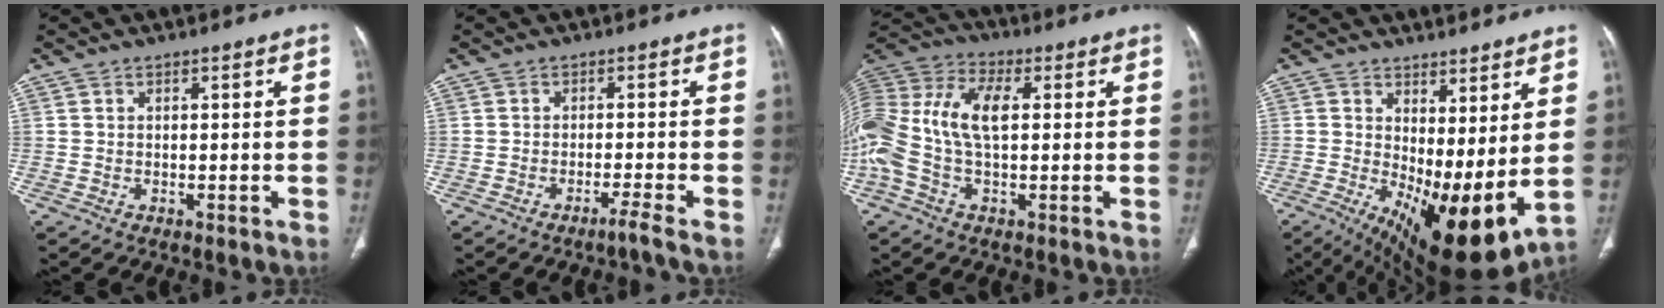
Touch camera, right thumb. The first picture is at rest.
{"total": 2.1, "force": [-1.6, -0.8, 1.1], "torque": [-0.029, 0.008, -0.031]}
{"total": 17.3, "force": [0.9, 9.0, 14.8], "torque": [-0.347, 0.031, 0.012]}
{"total": 14.8, "force": [1.7, 5.6, 13.6], "torque": [-0.226, -0.033, 0.047]}